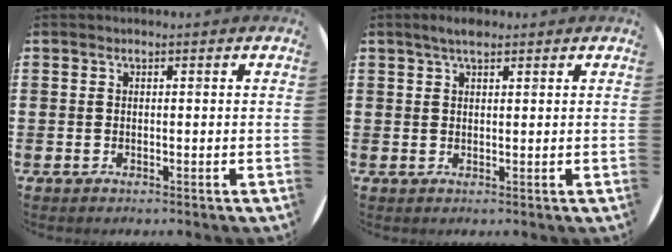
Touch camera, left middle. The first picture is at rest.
{"total": 2.4, "force": [1.8, 0.7, 1.3], "torque": [-0.020, 0.003, 0.029]}